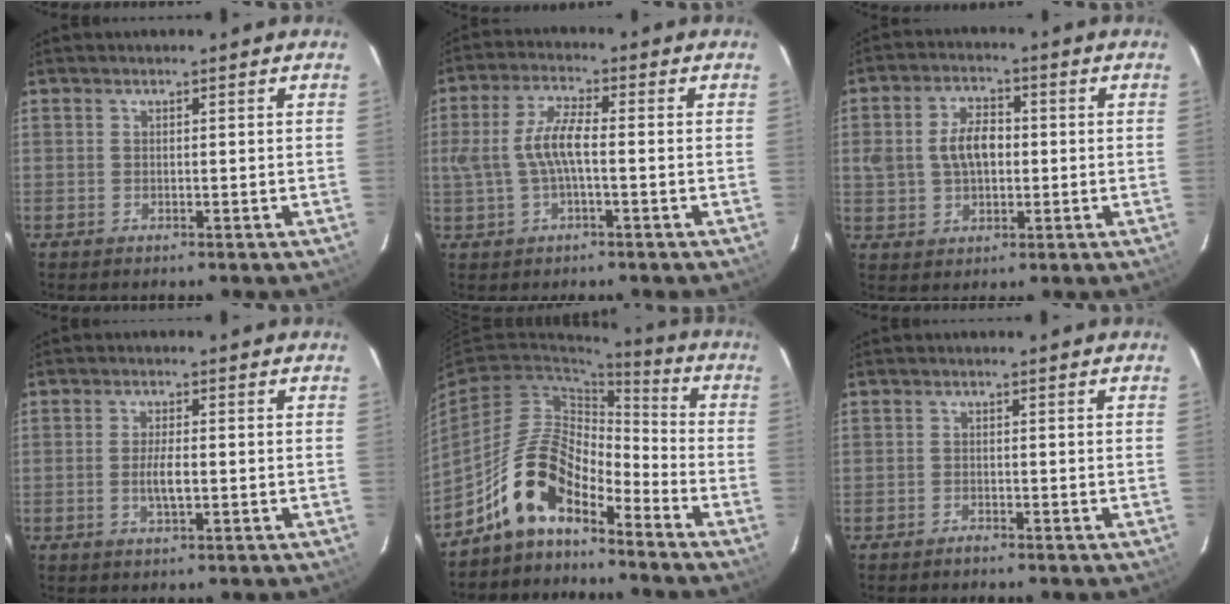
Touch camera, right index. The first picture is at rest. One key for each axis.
{"total": 7.4, "fx": -0.6, "fy": 2.3, "fz": 7.0, "tx": -0.145, "ty": 0.008, "tz": -0.007}
{"total": 7.8, "fx": 0.4, "fy": 5.2, "fz": 5.9, "tx": -0.116, "ty": 0.016, "tz": 0.013}
{"total": 3.6, "fx": -0.6, "fy": 0.9, "fz": 3.4, "tx": -0.066, "ty": -0.003, "tz": -0.010}
{"total": 11.6, "fx": -8.3, "fy": 4.5, "fz": 6.8, "tx": -0.133, "ty": 0.023, "tz": -0.165}
{"total": 0.9, "fx": -0.9, "fy": 0.2, "fz": 0.2, "tx": -0.005, "ty": 0.001, "tz": -0.018}